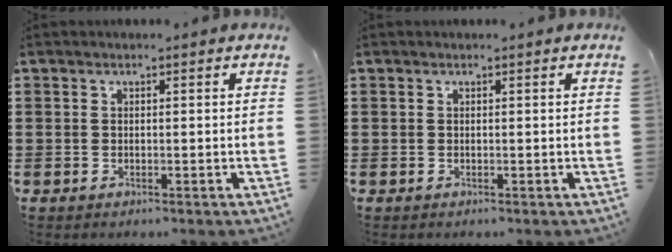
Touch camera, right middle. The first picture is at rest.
{"total": 0.0}